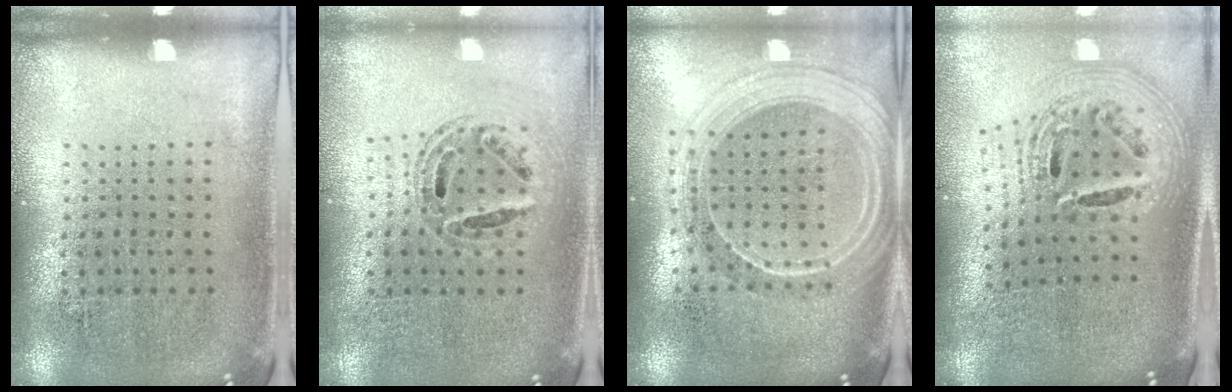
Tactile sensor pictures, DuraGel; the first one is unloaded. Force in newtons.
{"total": 0.7, "press": 0.7, "slide": 0.3}
{"total": 2.2, "press": 2.0, "slide": 1.1}
{"total": 2.8, "press": 1.9, "slide": 2.0}